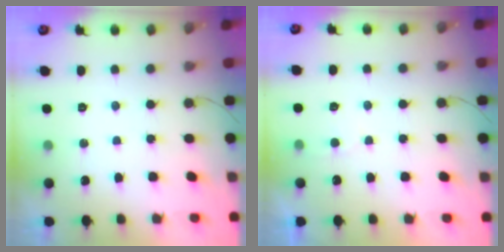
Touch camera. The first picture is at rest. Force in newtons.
{"total": 2.9, "press": 2.8, "slide": 0.3}